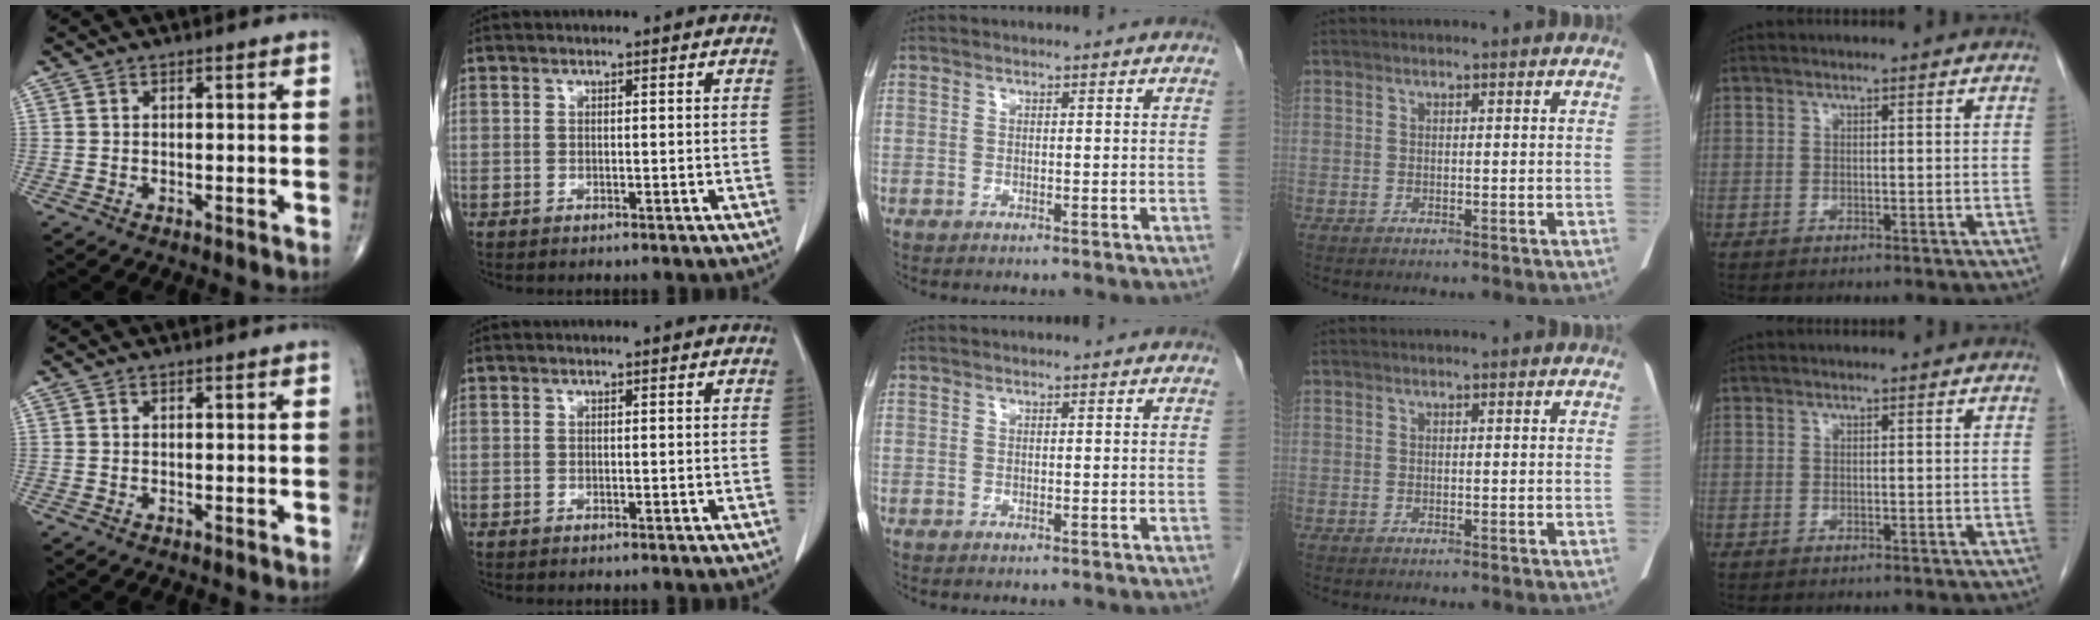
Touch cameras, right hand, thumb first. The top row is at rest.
{}